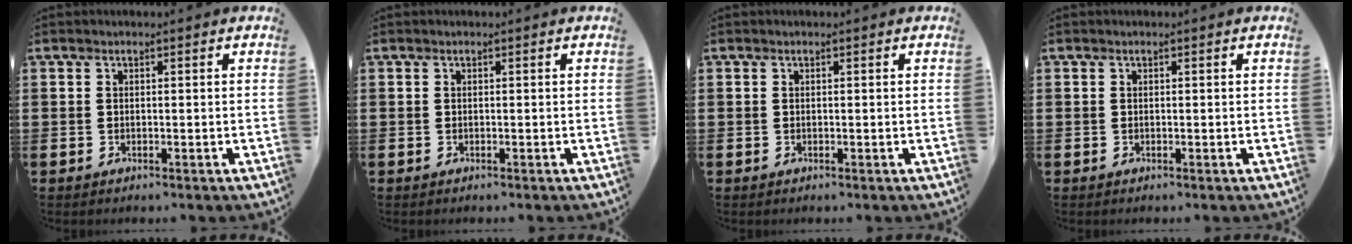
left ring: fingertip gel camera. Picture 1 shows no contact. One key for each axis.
{"total": 0.0}
{"total": 0.0}
{"total": 0.0}